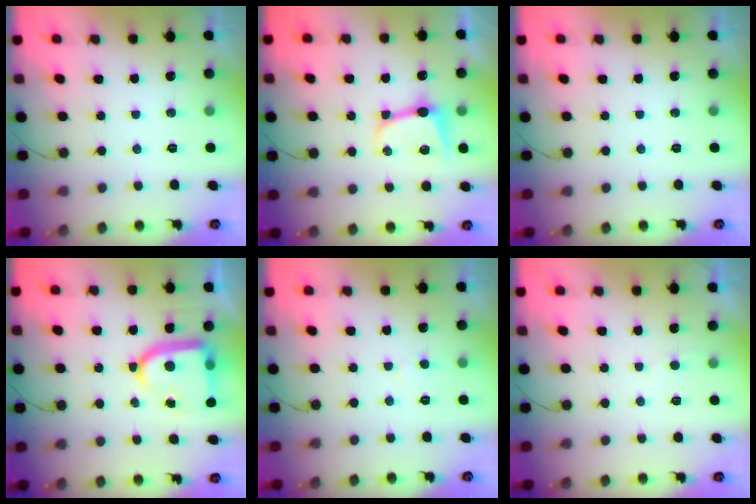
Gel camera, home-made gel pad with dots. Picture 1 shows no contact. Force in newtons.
{"total": 8.5, "press": 8.4, "slide": 0.8}
{"total": 0.0}
{"total": 14.2, "press": 14.2, "slide": 1.2}
{"total": 2.3, "press": 2.3, "slide": 0.2}
{"total": 1.6, "press": 1.6, "slide": 0.2}